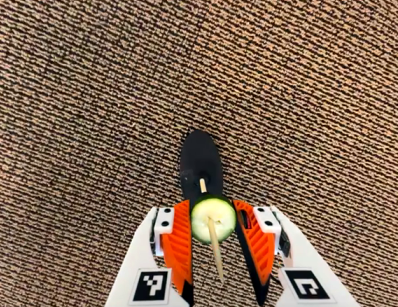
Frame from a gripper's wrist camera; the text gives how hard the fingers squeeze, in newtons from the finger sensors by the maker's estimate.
{"total": 8.1, "left": 8.0, "right": 8.2}